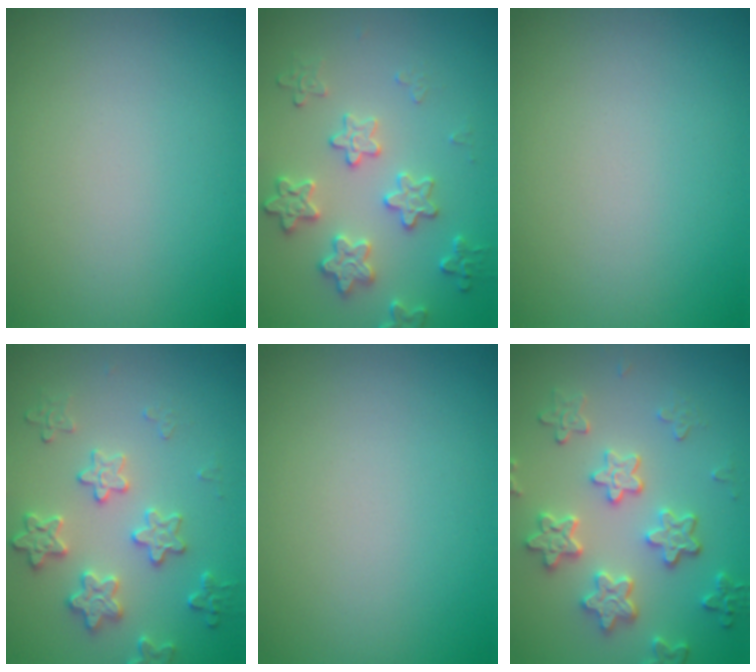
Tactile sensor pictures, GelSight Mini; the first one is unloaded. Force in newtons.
{"total": 3.7, "press": 3.5, "slide": 1.4}
{"total": 0.0}
{"total": 3.7, "press": 3.5, "slide": 1.4}
{"total": 0.0}
{"total": 4.4, "press": 4.1, "slide": 1.6}